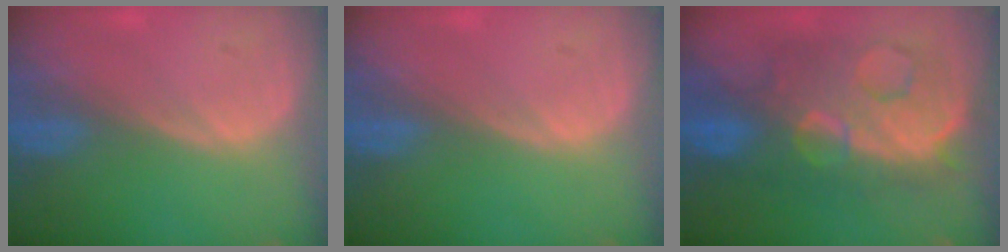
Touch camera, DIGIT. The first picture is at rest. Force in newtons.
{"total": 0.0}
{"total": 12.1, "press": 12.0, "slide": 1.4}